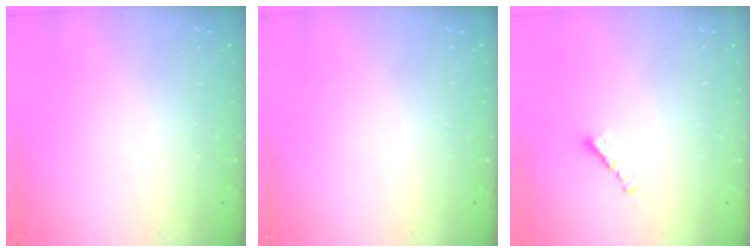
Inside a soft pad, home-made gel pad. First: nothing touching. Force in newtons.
{"total": 0.0}
{"total": 2.4, "press": 2.4, "slide": 0.4}